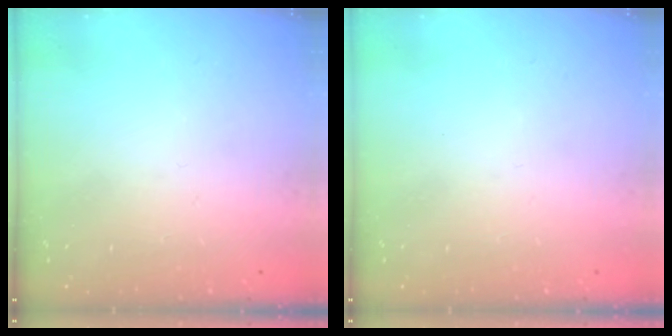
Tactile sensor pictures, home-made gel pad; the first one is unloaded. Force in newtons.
{"total": 0.0}